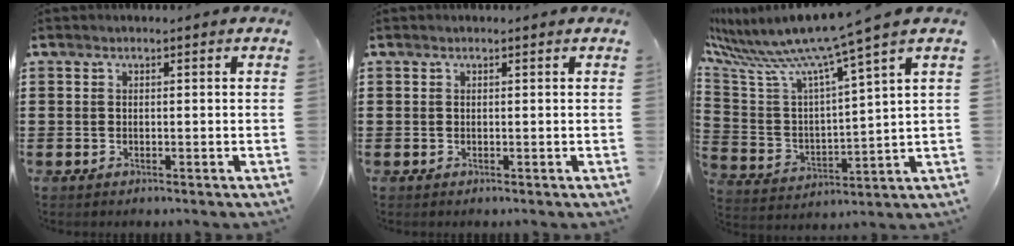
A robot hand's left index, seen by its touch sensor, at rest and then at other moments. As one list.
[{"total": 0.0}, {"total": 9.0, "force": [7.7, -1.1, 4.5], "torque": [-0.123, -0.064, 0.119]}]